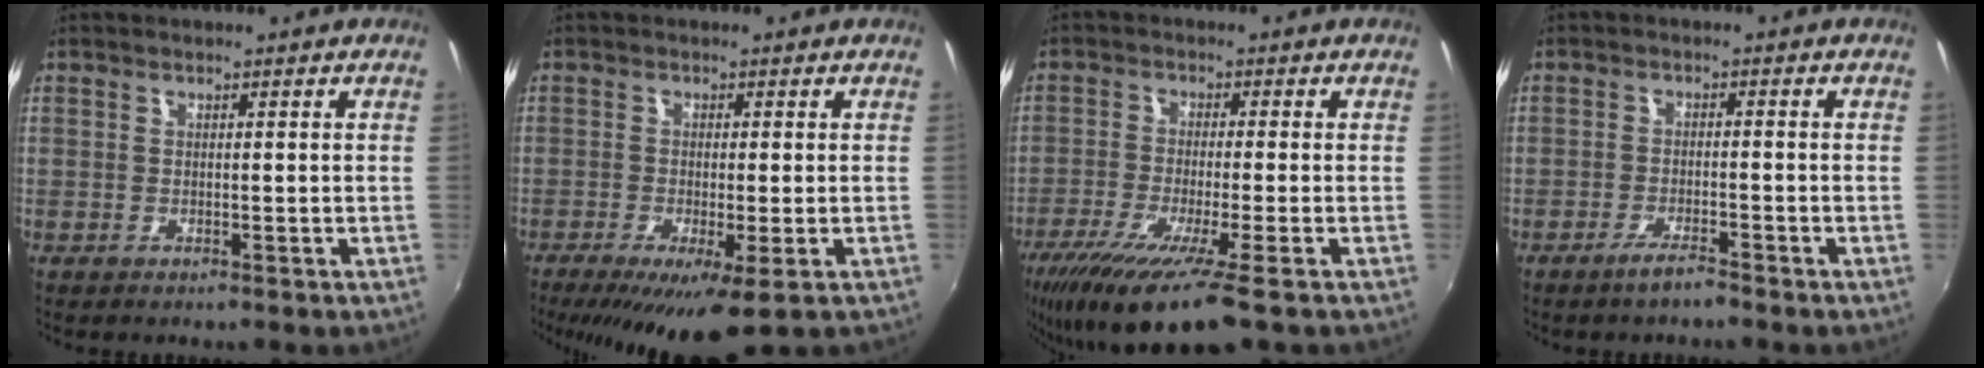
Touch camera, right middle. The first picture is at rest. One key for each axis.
{"total": 10.3, "fx": -5.7, "fy": 2.3, "fz": 8.3, "tx": -0.163, "ty": -0.036, "tz": -0.089}
{"total": 13.9, "fx": -8.9, "fy": 1.0, "fz": 10.6, "tx": -0.213, "ty": -0.053, "tz": -0.150}
{"total": 3.2, "fx": -2.6, "fy": 0.3, "fz": 1.8, "tx": -0.047, "ty": -0.002, "tz": -0.049}